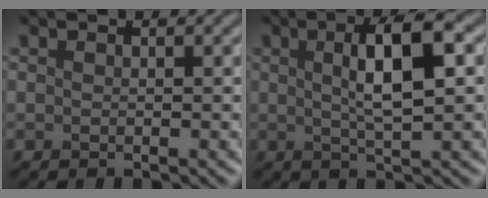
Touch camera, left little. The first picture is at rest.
{"total": 6.0, "force": [1.1, 1.5, 5.7], "torque": [-0.095, 0.011, 0.013]}